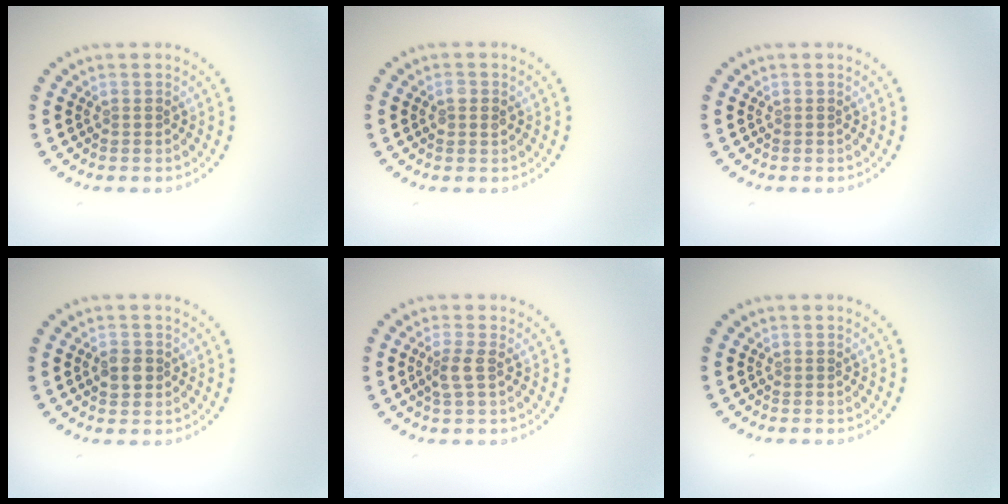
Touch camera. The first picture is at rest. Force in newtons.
{"total": 1.1, "press": 1.1, "slide": 0.2}
{"total": 0.0}
{"total": 1.8, "press": 1.7, "slide": 0.4}
{"total": 1.7, "press": 1.6, "slide": 0.7}
{"total": 0.0}